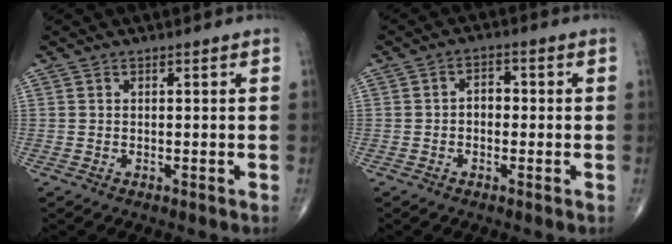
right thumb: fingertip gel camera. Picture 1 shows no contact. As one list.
[{"total": 3.3, "force": [-0.3, 2.3, 2.3], "torque": [-0.024, 0.015, -0.011]}]